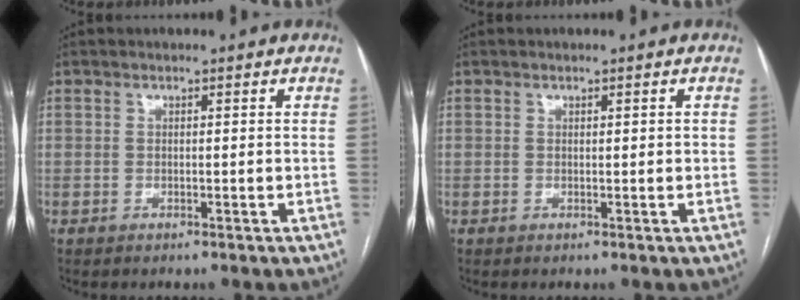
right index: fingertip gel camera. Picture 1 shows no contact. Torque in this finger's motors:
{"motor_torque": [-0.05, 0.10, -0.03, -0.01]}